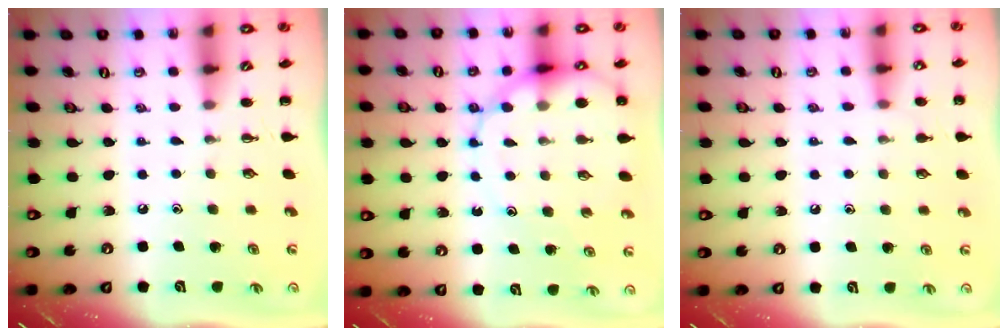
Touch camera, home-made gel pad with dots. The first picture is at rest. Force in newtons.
{"total": 11.7, "press": 11.4, "slide": 2.8}
{"total": 6.3, "press": 6.0, "slide": 2.0}